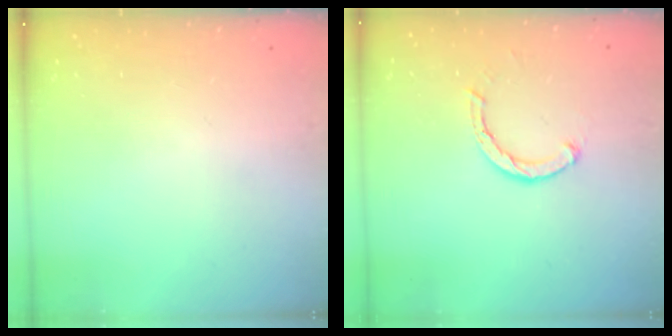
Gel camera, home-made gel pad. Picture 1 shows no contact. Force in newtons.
{"total": 2.1, "press": 2.1, "slide": 0.1}